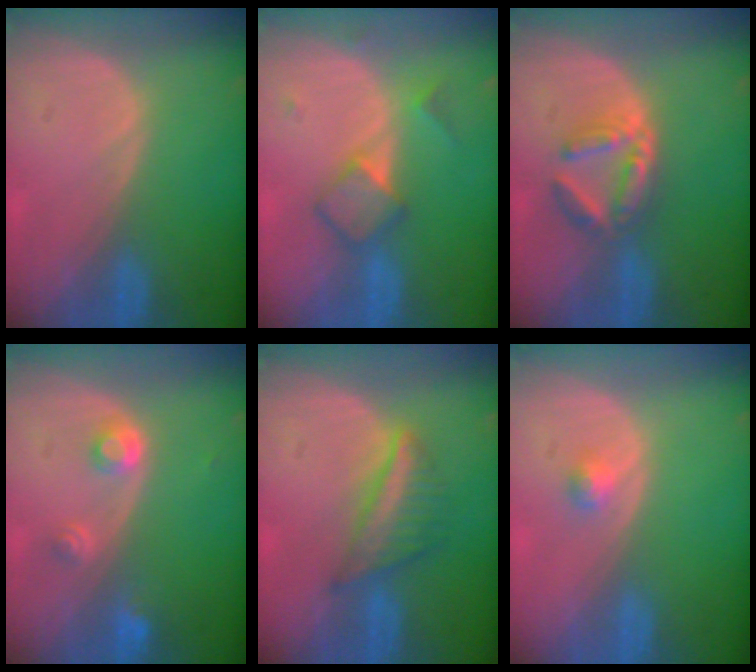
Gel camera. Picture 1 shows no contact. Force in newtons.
{"total": 4.8, "press": 4.6, "slide": 1.4}
{"total": 5.5, "press": 5.4, "slide": 1.1}
{"total": 2.9, "press": 2.9, "slide": 0.5}
{"total": 5.6, "press": 5.5, "slide": 1.1}
{"total": 1.7, "press": 1.4, "slide": 0.8}